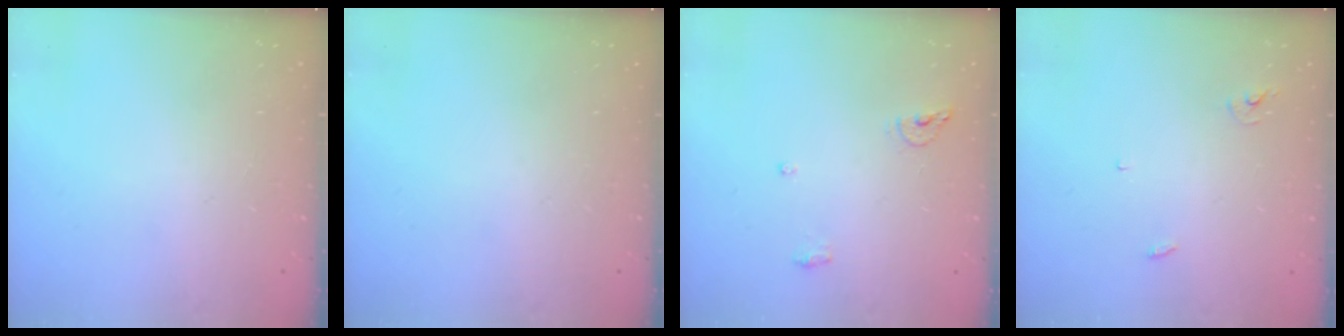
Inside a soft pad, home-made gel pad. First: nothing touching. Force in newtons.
{"total": 0.0}
{"total": 6.1, "press": 5.9, "slide": 1.4}
{"total": 2.4, "press": 2.4, "slide": 0.1}